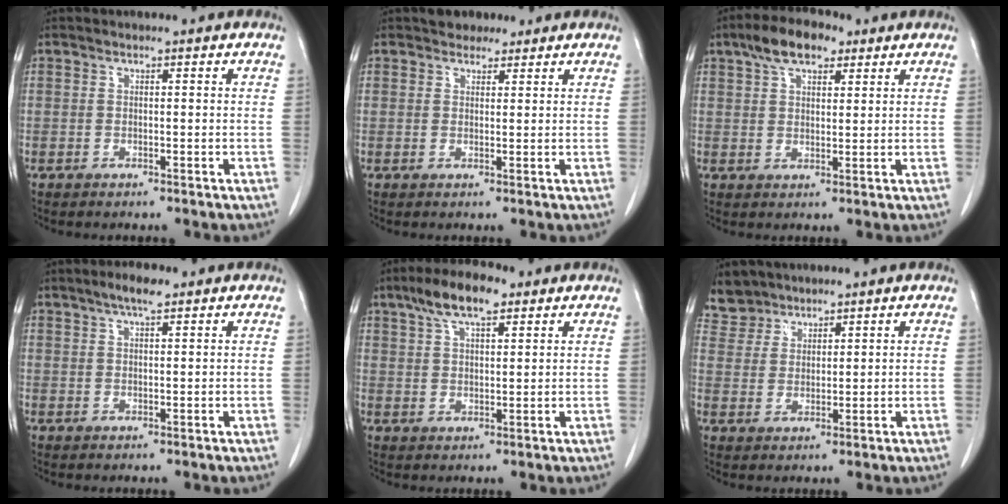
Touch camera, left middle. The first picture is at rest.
{"total": 2.8, "force": [2.3, 1.6, 0.6], "torque": [-0.010, 0.009, 0.034]}
{"total": 7.5, "force": [4.7, 3.3, 4.9], "torque": [-0.092, 0.023, 0.082]}
{"total": 3.3, "force": [2.4, 0.7, 2.2], "torque": [-0.045, 0.006, 0.041]}
{"total": 8.0, "force": [5.2, 2.4, 5.6], "torque": [-0.110, 0.017, 0.091]}
{"total": 4.8, "force": [4.2, 2.3, -0.5], "torque": [0.013, 0.006, 0.083]}